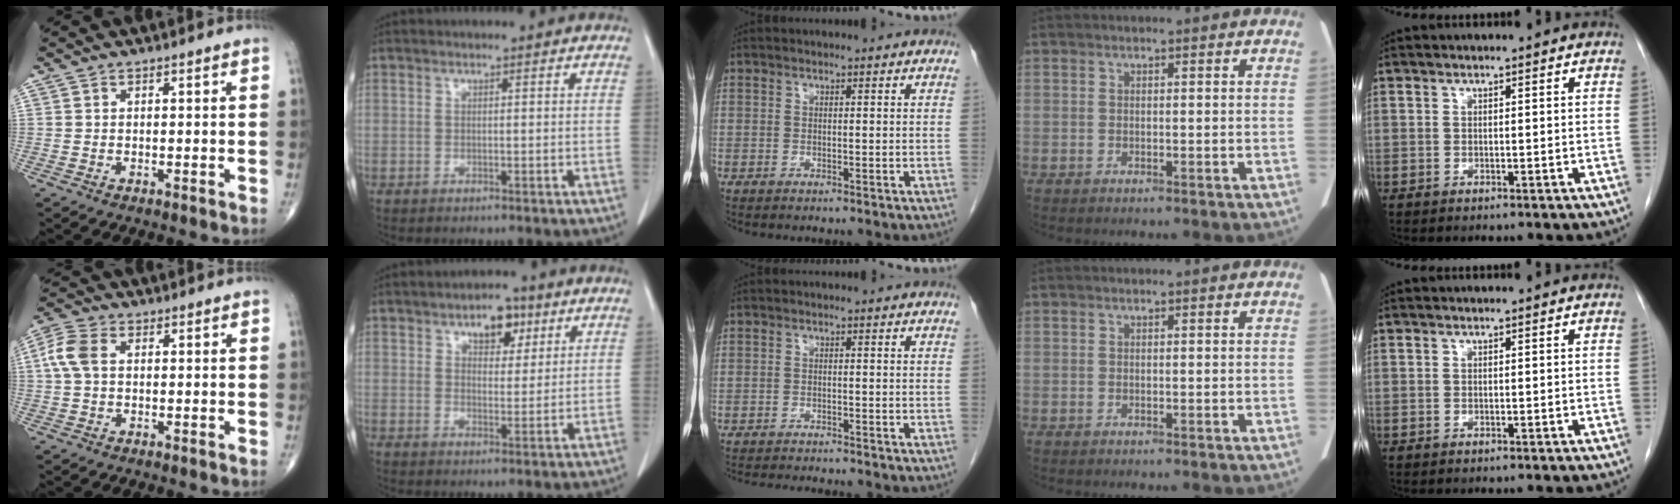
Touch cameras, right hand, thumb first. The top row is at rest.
{"thumb": {"total": 5.9, "force": [0.8, 3.8, 4.4], "torque": [-0.115, 0.018, 0.012]}, "index": {"total": 5.8, "force": [3.2, 3.1, 3.7], "torque": [-0.050, 0.008, 0.049]}, "middle": {"total": 6.9, "force": [-6.5, 0.6, 2.3], "torque": [-0.027, -0.011, -0.096]}}